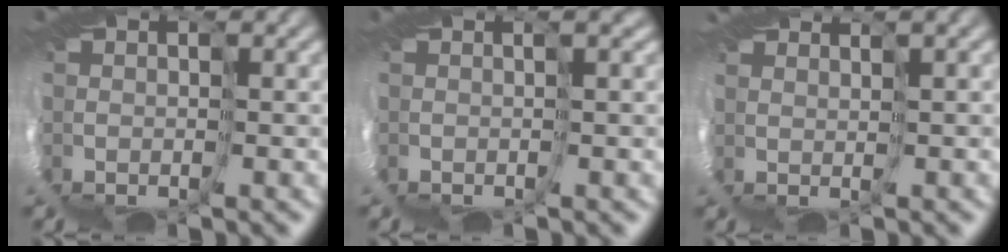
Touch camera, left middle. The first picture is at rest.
{"total": 3.3, "force": [-0.6, -2.5, -2.0], "torque": [0.033, -0.008, 0.003]}
{"total": 2.9, "force": [2.0, -1.4, -1.5], "torque": [0.035, -0.006, 0.039]}